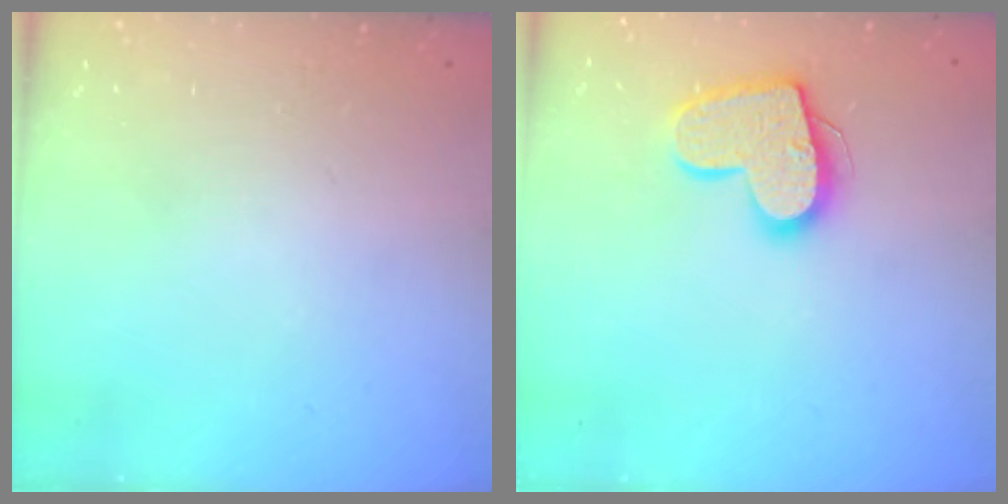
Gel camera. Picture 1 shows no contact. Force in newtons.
{"total": 15.3, "press": 15.3, "slide": 1.1}